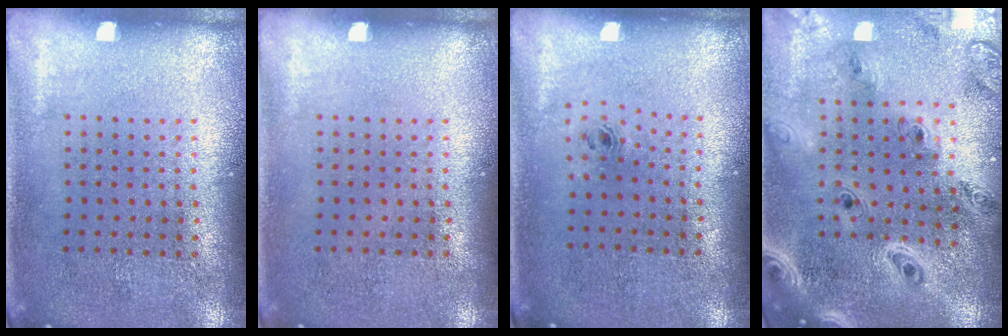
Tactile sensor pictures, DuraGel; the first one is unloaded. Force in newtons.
{"total": 0.0}
{"total": 0.7, "press": 0.3, "slide": 0.7}
{"total": 2.6, "press": 2.3, "slide": 1.2}